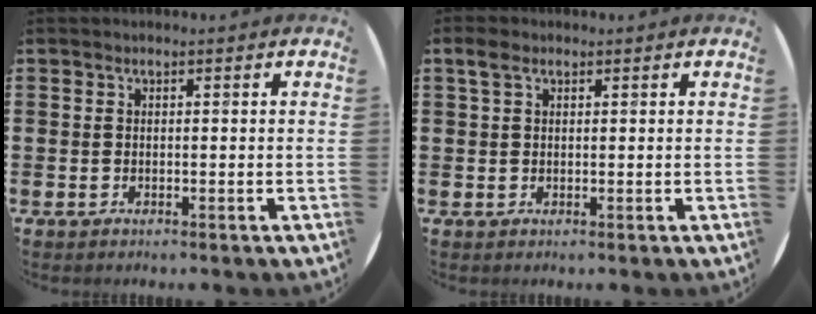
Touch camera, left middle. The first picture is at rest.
{"total": 1.7, "force": [1.1, 0.9, 1.0], "torque": [-0.014, 0.002, 0.018]}